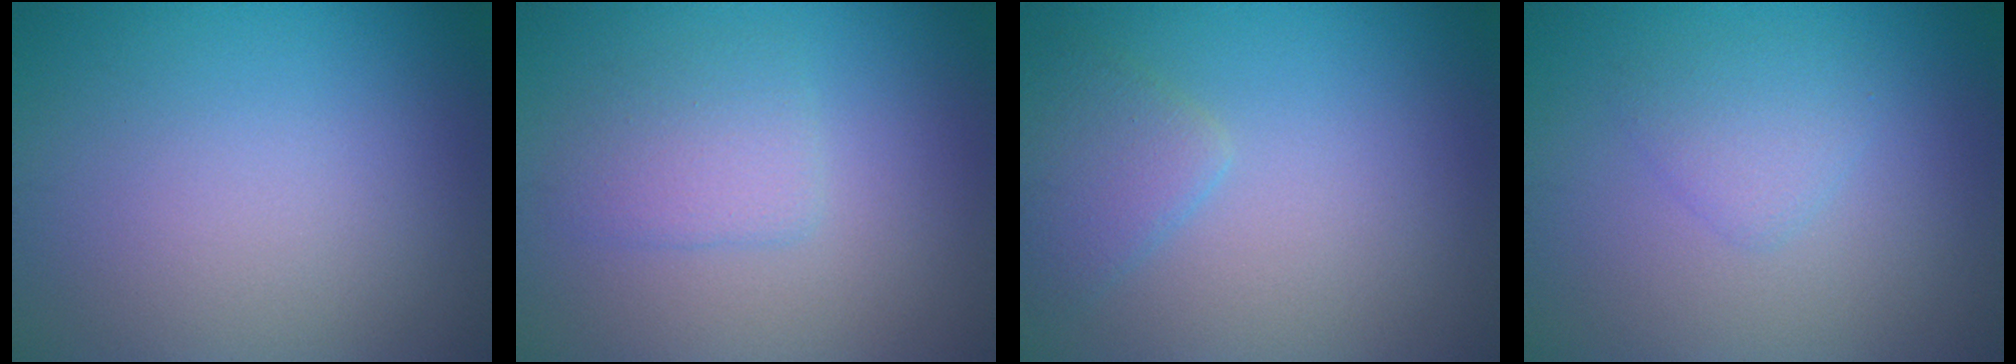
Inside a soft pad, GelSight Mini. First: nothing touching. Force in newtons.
{"total": 2.4, "press": 2.3, "slide": 0.5}
{"total": 2.5, "press": 2.5, "slide": 0.2}
{"total": 1.9, "press": 1.8, "slide": 0.1}